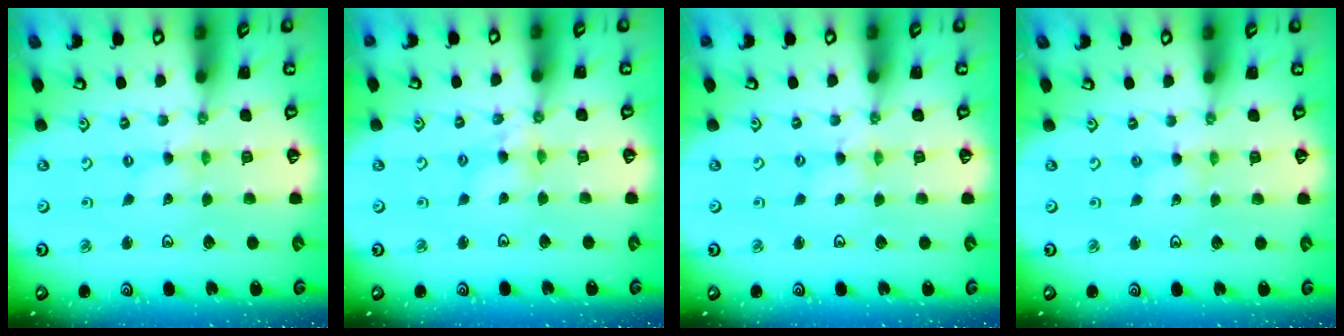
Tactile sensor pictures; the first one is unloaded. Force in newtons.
{"total": 4.9, "press": 4.9, "slide": 0.4}
{"total": 1.3, "press": 1.2, "slide": 0.2}
{"total": 1.1, "press": 1.1, "slide": 0.1}